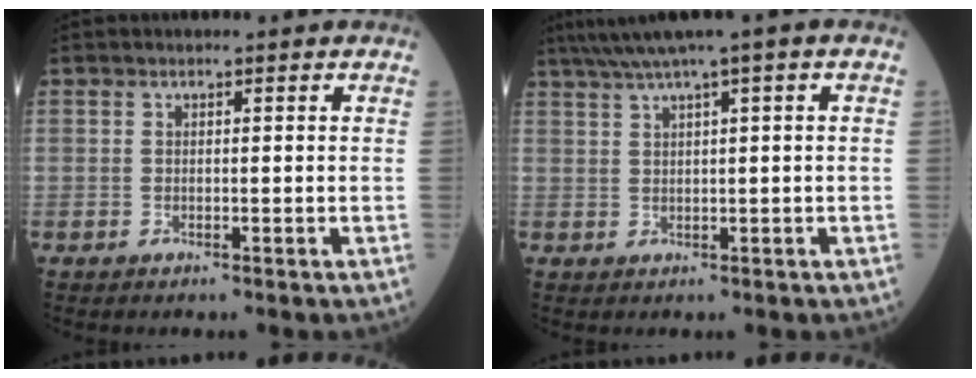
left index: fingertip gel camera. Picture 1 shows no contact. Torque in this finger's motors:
{"motor_torque": [0.10, -0.23, 0.46, 0.11]}